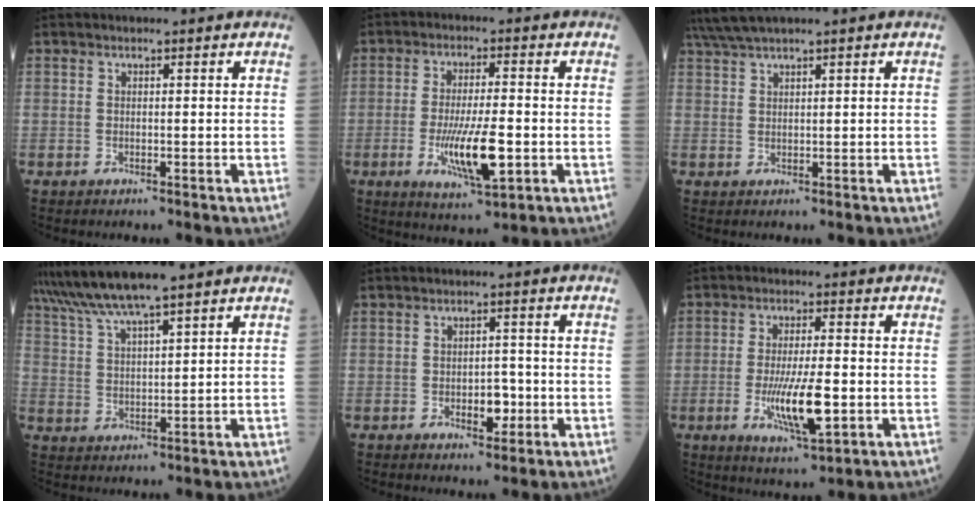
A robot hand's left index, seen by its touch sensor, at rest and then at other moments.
{"total": 9.6, "force": [-2.4, 1.8, 9.1], "torque": [-0.170, -0.018, -0.039]}
{"total": 4.4, "force": [3.9, -0.4, 2.1], "torque": [-0.049, 0.027, 0.081]}
{"total": 10.2, "force": [8.4, 0.3, 5.8], "torque": [-0.111, 0.031, 0.151]}
{"total": 3.4, "force": [-1.0, 1.9, 2.7], "torque": [-0.035, 0.003, -0.009]}
{"total": 9.2, "force": [-2.1, 1.7, 8.8], "torque": [-0.165, -0.019, -0.034]}